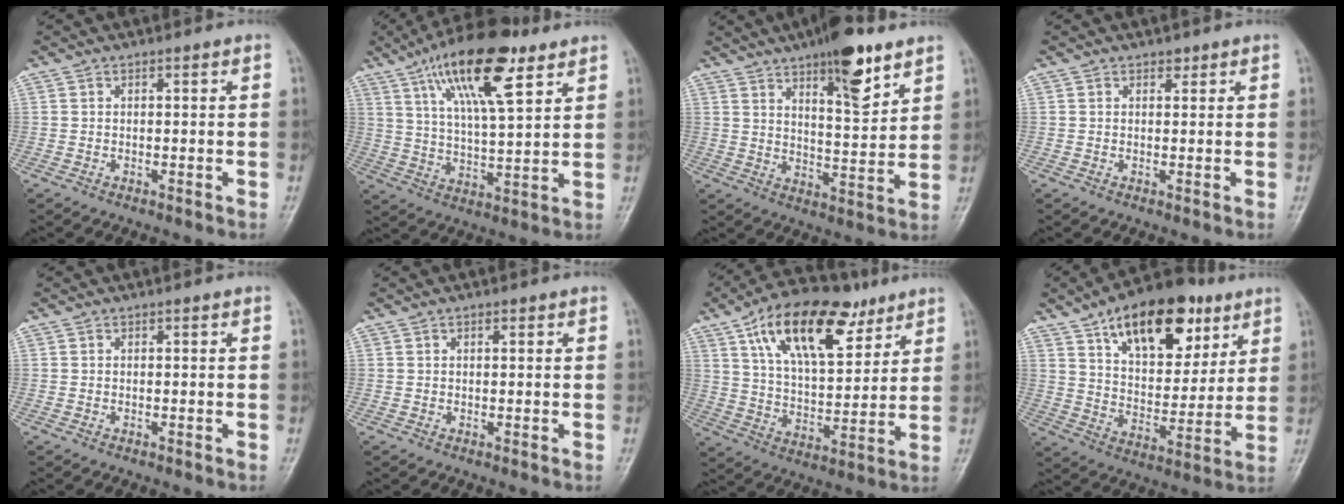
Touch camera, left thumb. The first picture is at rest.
{"total": 17.6, "force": [9.5, 5.6, 13.7], "torque": [-0.213, -0.025, 0.164]}
{"total": 12.9, "force": [8.0, 3.9, 9.3], "torque": [-0.117, -0.047, 0.124]}
{"total": 1.0, "force": [0.7, 0.6, 0.3], "torque": [0.002, -0.005, 0.008]}
{"total": 0.0}
{"total": 0.9, "force": [0.4, 0.4, 0.6], "torque": [-0.008, 0.000, 0.005]}
{"total": 20.0, "force": [10.7, 9.6, 13.9], "torque": [-0.193, -0.030, 0.185]}
{"total": 20.8, "force": [11.3, 10.7, 13.8], "torque": [-0.168, -0.037, 0.185]}